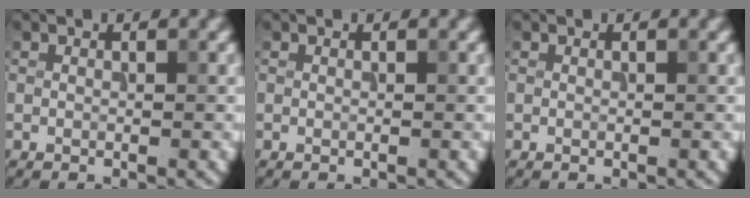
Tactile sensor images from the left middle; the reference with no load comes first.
{"total": 0.0}
{"total": 0.0}